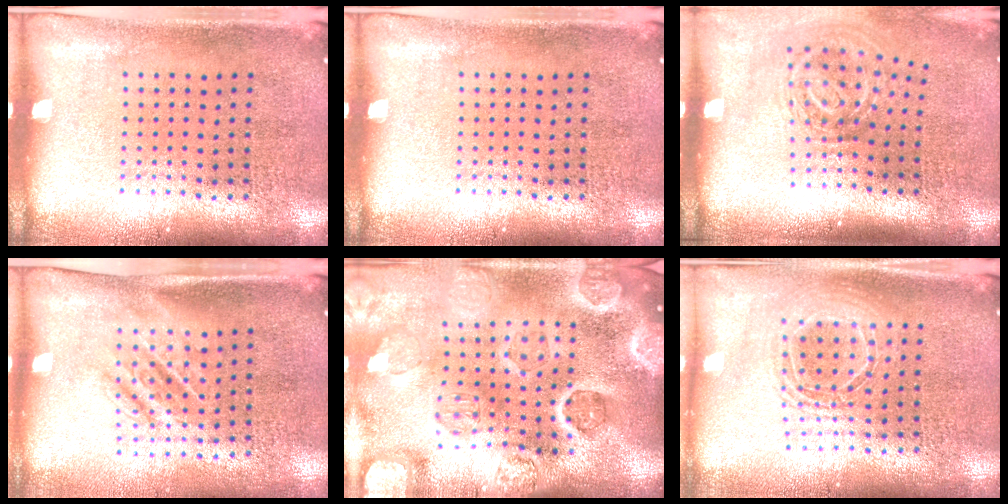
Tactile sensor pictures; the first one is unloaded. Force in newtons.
{"total": 0.0}
{"total": 2.0, "press": 1.3, "slide": 1.5}
{"total": 1.6, "press": 1.3, "slide": 1.0}
{"total": 5.4, "press": 4.6, "slide": 2.8}
{"total": 1.7, "press": 1.4, "slide": 0.9}